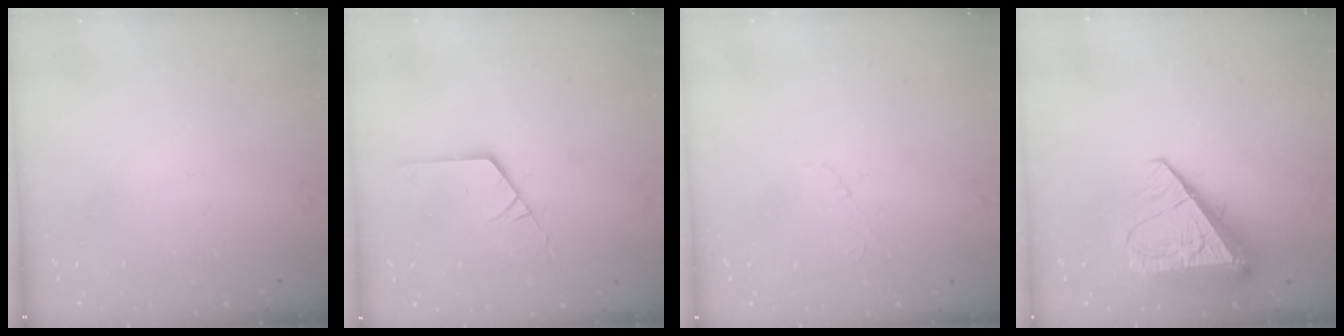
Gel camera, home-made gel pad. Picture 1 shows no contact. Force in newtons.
{"total": 2.7, "press": 2.7, "slide": 0.1}
{"total": 3.3, "press": 3.3, "slide": 0.4}
{"total": 9.5, "press": 9.4, "slide": 1.2}